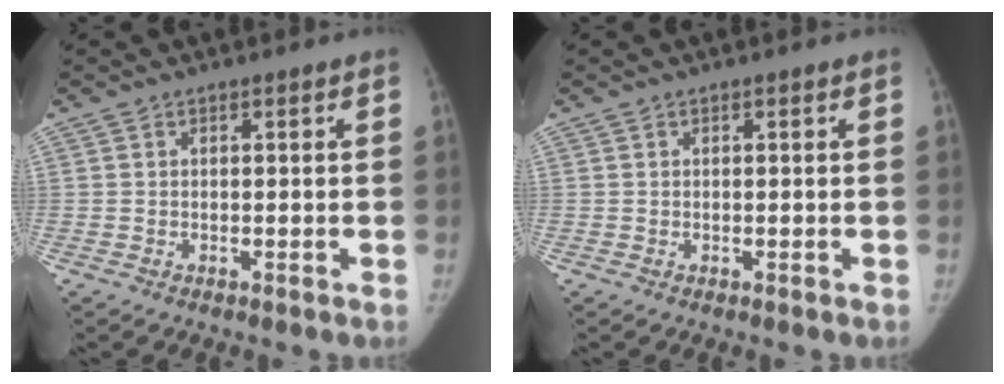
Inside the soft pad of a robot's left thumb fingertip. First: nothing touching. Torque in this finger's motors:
{"motor_torque": [-0.15, 0.17, 0.03, -0.33, 0.04]}